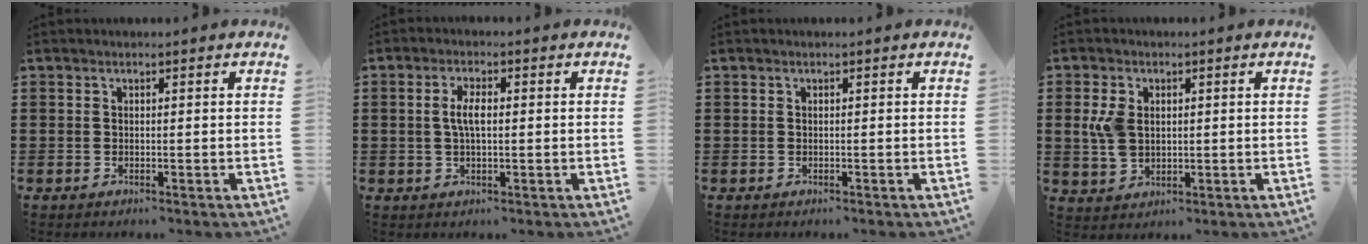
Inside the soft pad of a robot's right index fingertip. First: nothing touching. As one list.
[{"total": 3.5, "force": [0.2, 1.2, 3.3], "torque": [-0.071, -0.001, -0.001]}, {"total": 0.0}, {"total": 5.0, "force": [0.7, 3.3, 3.7], "torque": [-0.101, 0.004, 0.005]}]